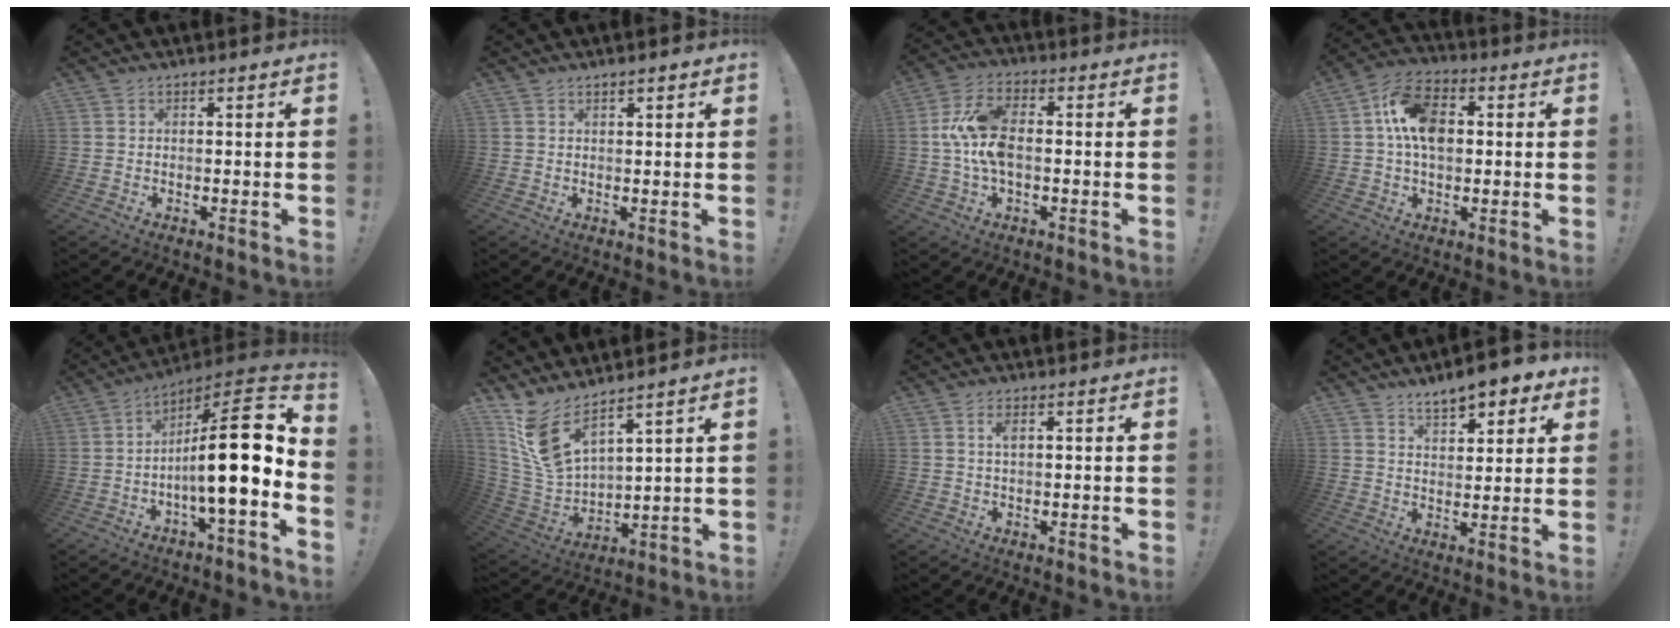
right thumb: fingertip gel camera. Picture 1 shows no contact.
{"total": 1.1, "force": [0.8, 0.2, 0.6], "torque": [-0.010, -0.001, 0.014]}
{"total": 12.2, "force": [-0.3, 6.8, 10.1], "torque": [-0.203, 0.006, -0.002]}
{"total": 13.4, "force": [1.7, 8.8, 10.0], "torque": [-0.175, 0.014, 0.035]}
{"total": 18.7, "force": [-1.9, 3.7, 18.2], "torque": [-0.282, 0.010, -0.037]}
{"total": 12.8, "force": [9.4, 4.8, 7.3], "torque": [-0.155, -0.075, 0.175]}
{"total": 2.3, "force": [1.0, 0.9, 1.9], "torque": [-0.028, -0.003, 0.014]}
{"total": 8.2, "force": [6.3, 2.9, 4.4], "torque": [-0.063, -0.041, 0.110]}